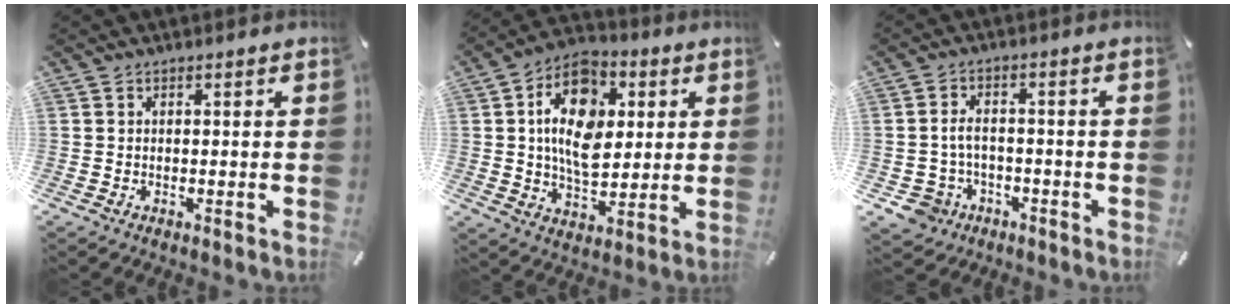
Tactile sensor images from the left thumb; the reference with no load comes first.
{"total": 15.6, "force": [3.4, 10.6, 10.9], "torque": [-0.189, 0.000, 0.055]}
{"total": 5.8, "force": [-1.6, 4.8, 2.7], "torque": [-0.081, 0.005, -0.036]}